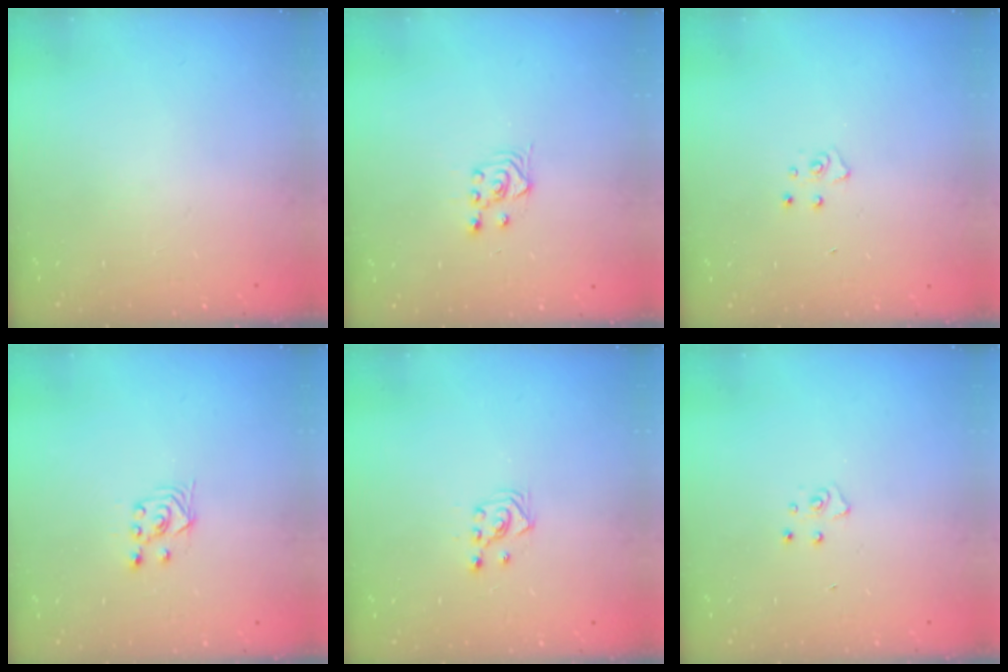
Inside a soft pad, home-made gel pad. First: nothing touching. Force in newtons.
{"total": 3.3, "press": 2.9, "slide": 1.5}
{"total": 4.4, "press": 4.4, "slide": 0.3}
{"total": 2.9, "press": 2.5, "slide": 1.4}
{"total": 3.0, "press": 2.8, "slide": 1.0}
{"total": 4.4, "press": 4.4, "slide": 0.3}